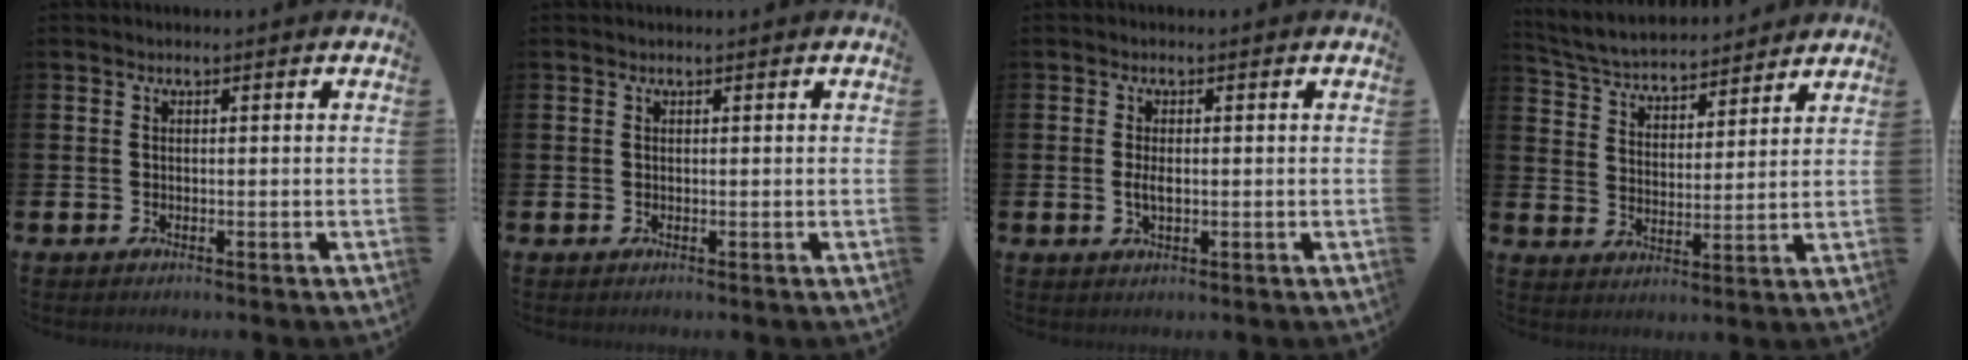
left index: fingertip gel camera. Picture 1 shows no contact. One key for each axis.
{"total": 0.0}
{"total": 2.0, "fx": -0.1, "fy": 0.8, "fz": 1.8, "tx": -0.026, "ty": -0.001, "tz": -0.004}
{"total": 5.1, "fx": 4.8, "fy": 1.3, "fz": 1.0, "tx": -0.047, "ty": -0.042, "tz": 0.078}